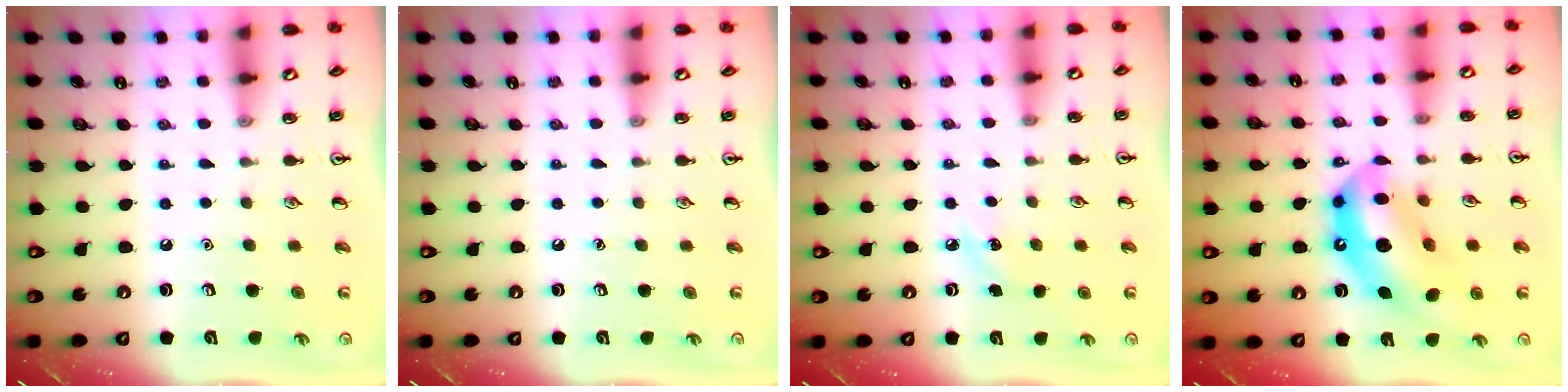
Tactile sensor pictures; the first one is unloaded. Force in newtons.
{"total": 0.0}
{"total": 5.0, "press": 4.7, "slide": 1.5}
{"total": 16.3, "press": 15.5, "slide": 5.0}